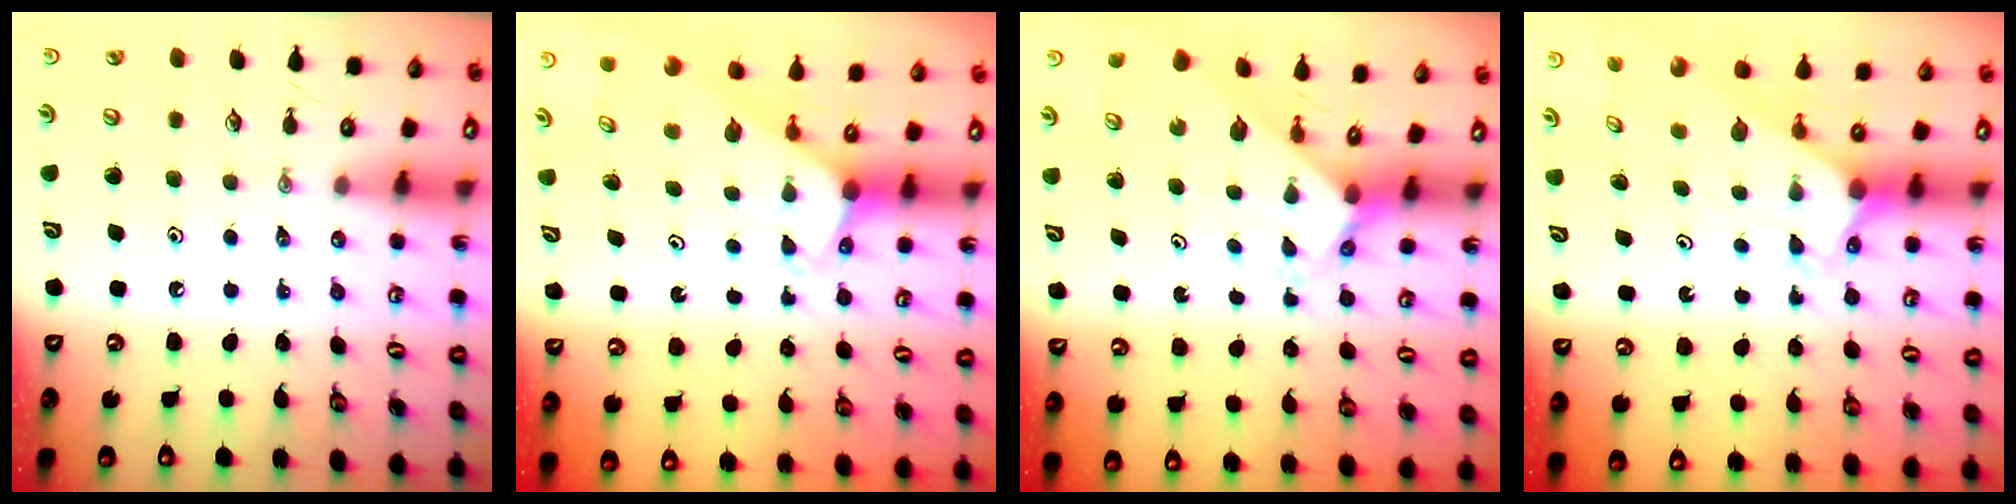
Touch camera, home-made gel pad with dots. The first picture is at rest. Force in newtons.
{"total": 2.2, "press": 2.2, "slide": 0.2}
{"total": 2.7, "press": 2.7, "slide": 0.2}
{"total": 2.3, "press": 2.3, "slide": 0.2}